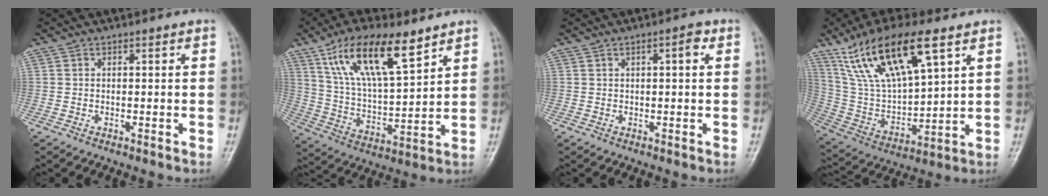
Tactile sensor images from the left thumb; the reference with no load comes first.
{"total": 16.9, "force": [10.0, 5.8, 12.3], "torque": [-0.202, -0.035, 0.191]}
{"total": 2.5, "force": [0.9, 0.7, 2.3], "torque": [-0.035, 0.005, 0.012]}
{"total": 19.6, "force": [11.0, 6.6, 14.8], "torque": [-0.270, -0.029, 0.221]}